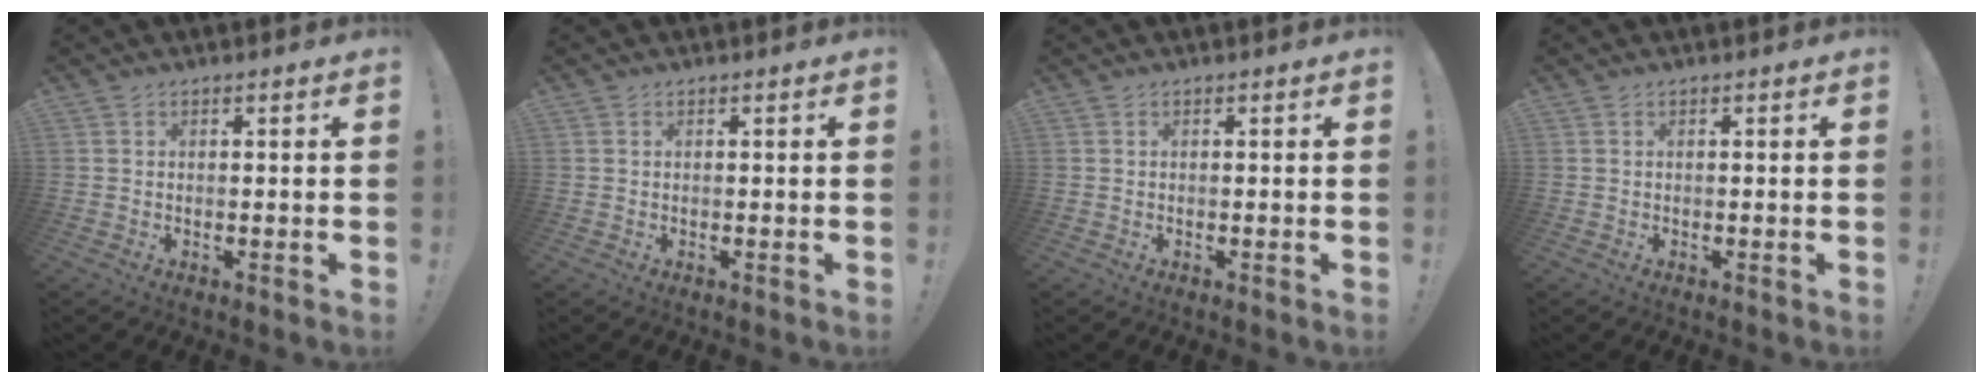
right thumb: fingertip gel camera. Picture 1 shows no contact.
{"total": 0.0}
{"total": 0.0}
{"total": 0.0}